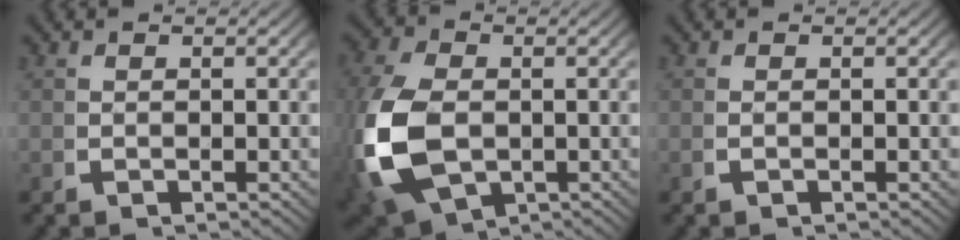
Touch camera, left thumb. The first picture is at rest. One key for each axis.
{"total": 10.4, "fx": -1.8, "fy": 7.2, "fz": 7.3, "tx": -0.203, "ty": -0.040, "tz": -0.007}
{"total": 0.0}